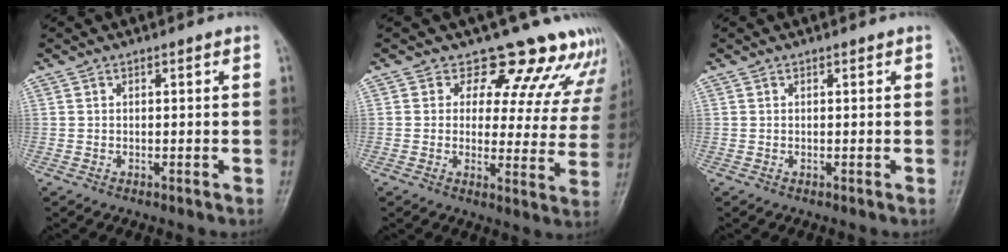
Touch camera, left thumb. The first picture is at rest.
{"total": 13.3, "force": [11.7, 5.6, 3.0], "torque": [0.014, -0.074, 0.116]}
{"total": 0.0}